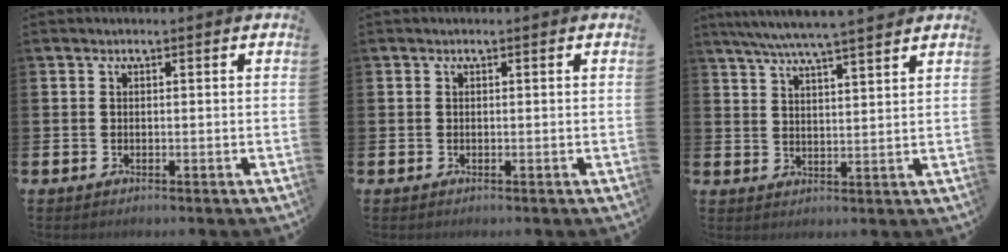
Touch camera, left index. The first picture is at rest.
{"total": 0.0}
{"total": 6.5, "force": [6.1, -0.3, 2.4], "torque": [-0.060, -0.027, 0.107]}